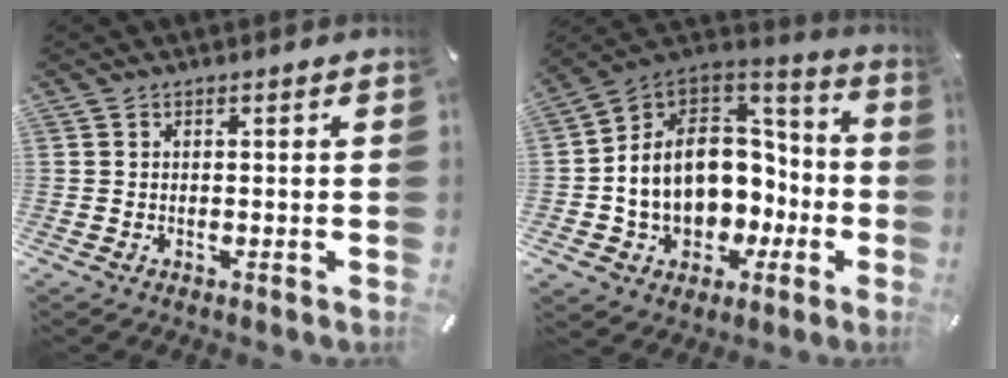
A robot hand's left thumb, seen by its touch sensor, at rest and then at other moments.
{"total": 16.7, "force": [-0.9, 13.6, 9.7], "torque": [-0.189, -0.017, -0.010]}